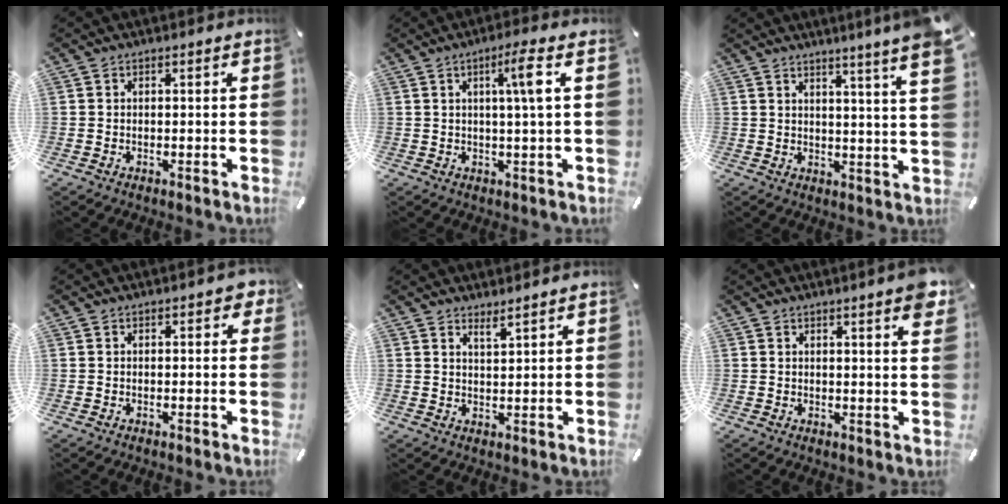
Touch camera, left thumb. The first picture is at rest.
{"total": 6.6, "force": [1.8, 0.0, 6.4], "torque": [-0.118, -0.005, 0.021]}
{"total": 7.0, "force": [4.7, -1.0, 5.2], "torque": [-0.079, -0.041, 0.071]}
{"total": 1.5, "force": [0.5, 1.0, 1.1], "torque": [-0.006, 0.000, 0.003]}
{"total": 2.8, "force": [2.6, -0.1, 0.9], "torque": [-0.021, -0.013, 0.048]}
{"total": 3.9, "force": [2.5, 0.5, 3.0], "torque": [-0.047, -0.013, 0.040]}